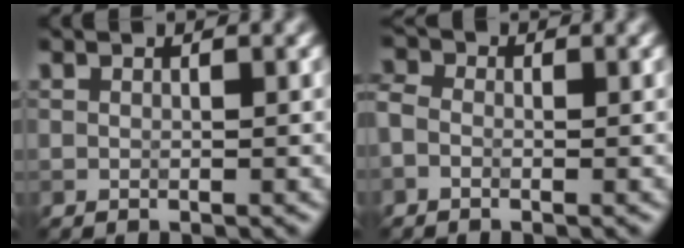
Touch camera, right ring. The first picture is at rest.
{"total": 1.7, "force": [-0.5, 1.2, 1.0], "torque": [-0.027, 0.003, -0.023]}